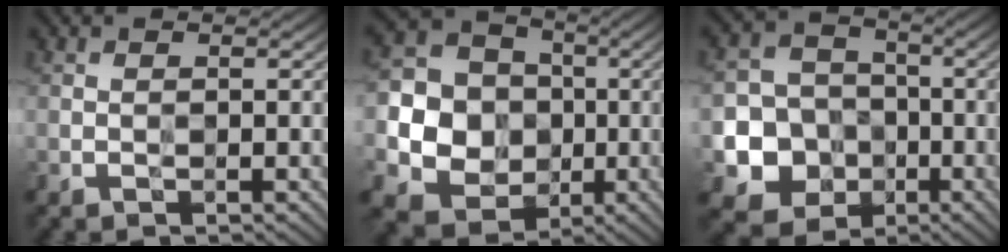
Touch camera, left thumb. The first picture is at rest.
{"total": 13.9, "force": [-1.9, 12.5, 5.9], "torque": [-0.178, -0.019, -0.050]}
{"total": 10.5, "force": [-3.4, 9.3, 3.4], "torque": [-0.096, -0.021, -0.093]}